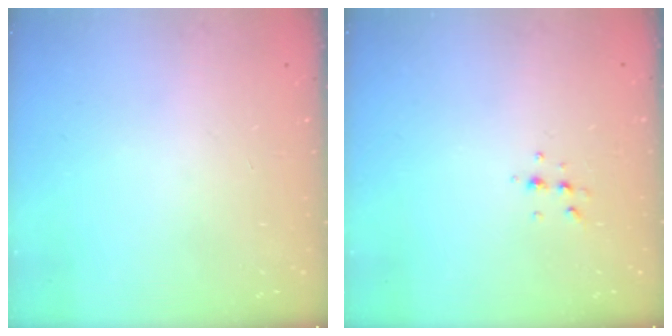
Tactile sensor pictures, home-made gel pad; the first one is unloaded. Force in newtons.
{"total": 3.9, "press": 3.8, "slide": 1.2}